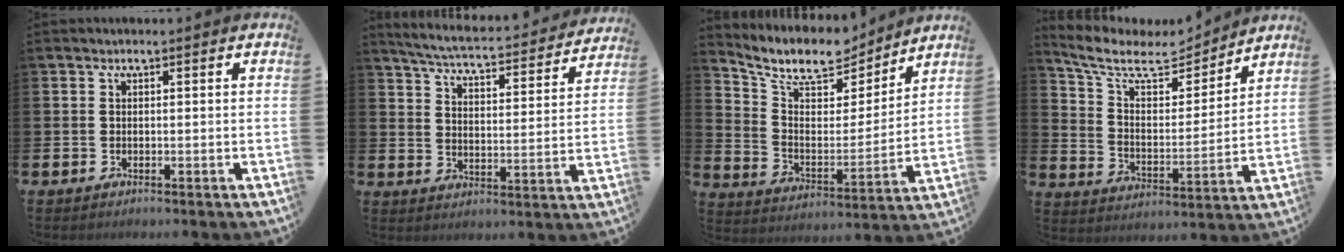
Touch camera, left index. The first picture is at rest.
{"total": 5.2, "force": [5.0, 0.4, 1.6], "torque": [-0.060, -0.040, 0.080]}
{"total": 9.4, "force": [8.4, 3.2, 2.7], "torque": [-0.090, -0.064, 0.146]}
{"total": 8.4, "force": [7.0, 3.4, 3.1], "torque": [-0.094, -0.048, 0.118]}